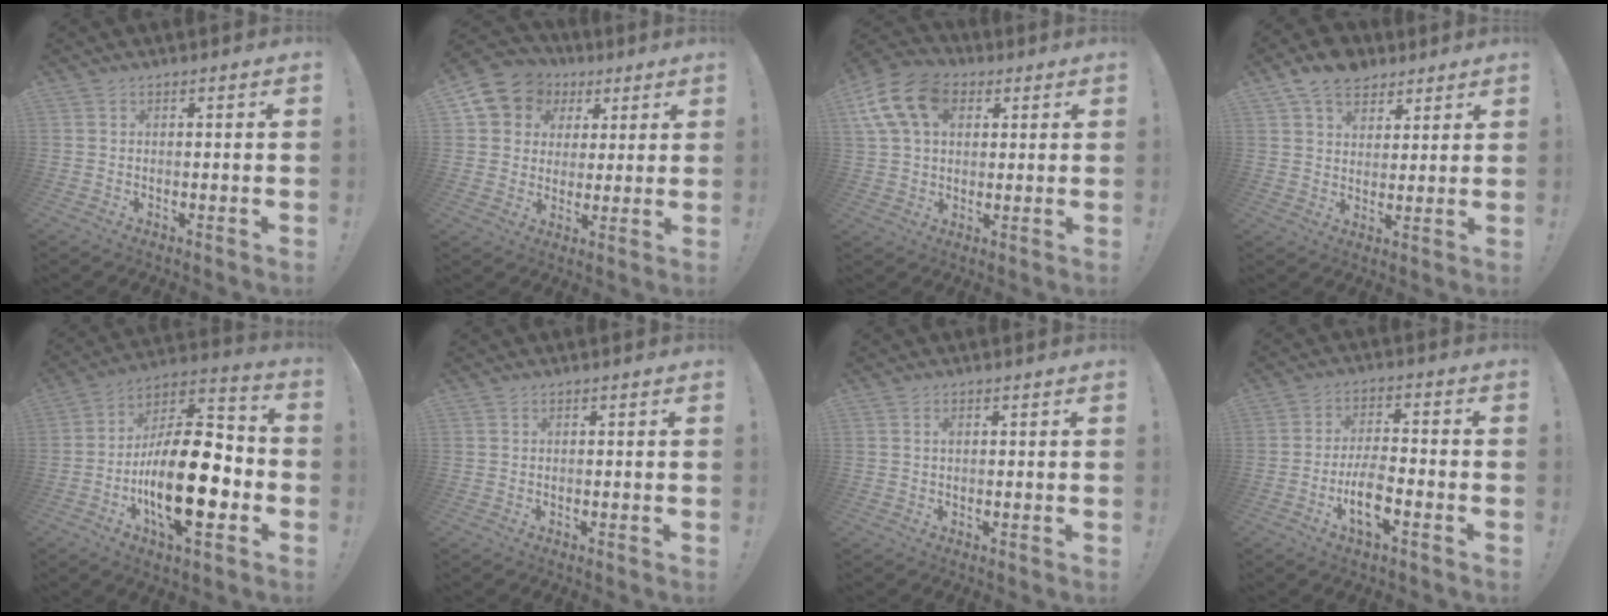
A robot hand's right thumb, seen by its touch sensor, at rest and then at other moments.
{"total": 9.7, "force": [4.0, 8.4, 2.6], "torque": [-0.044, -0.022, 0.084]}
{"total": 15.6, "force": [5.8, 10.9, 9.6], "torque": [-0.180, -0.015, 0.113]}
{"total": 10.4, "force": [6.7, 6.9, 4.0], "torque": [-0.068, -0.031, 0.131]}
{"total": 23.7, "force": [-6.6, 9.6, 20.7], "torque": [-0.363, 0.031, -0.103]}
{"total": 0.0}
{"total": 0.6, "force": [0.1, 0.4, 0.4], "torque": [-0.004, 0.000, 0.001]}
{"total": 9.5, "force": [-3.9, 3.5, 7.9], "torque": [-0.163, 0.009, -0.069]}